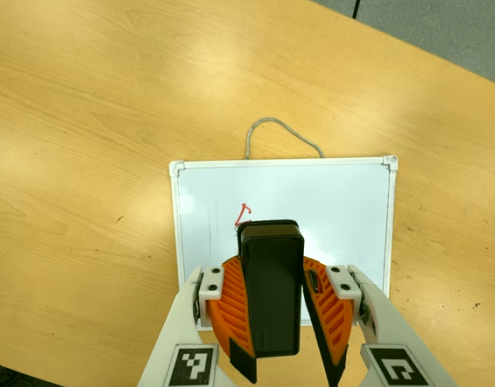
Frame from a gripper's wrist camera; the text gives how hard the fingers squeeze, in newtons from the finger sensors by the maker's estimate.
{"total": 9.3, "left": 9.5, "right": 9.2}